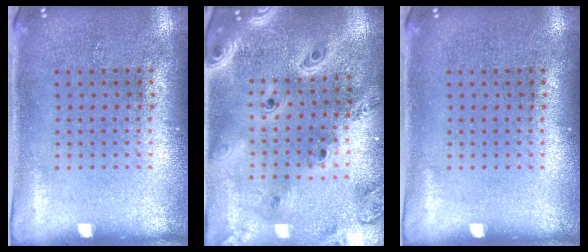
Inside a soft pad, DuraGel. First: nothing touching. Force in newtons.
{"total": 3.5, "press": 2.8, "slide": 2.1}
{"total": 0.0}